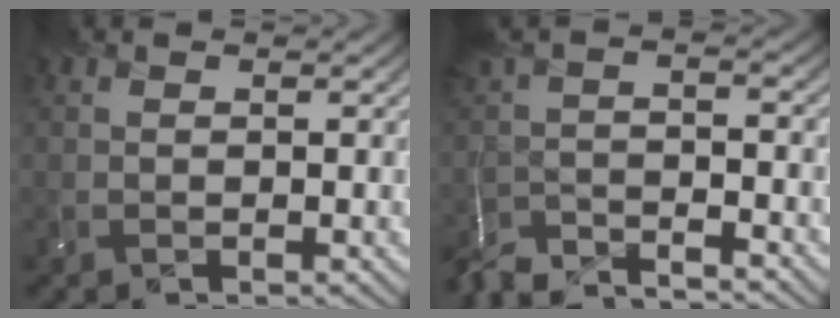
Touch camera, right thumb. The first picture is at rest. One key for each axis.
{"total": 7.7, "fx": -7.3, "fy": 0.1, "fz": 2.5, "tx": -0.042, "ty": -0.011, "tz": -0.133}